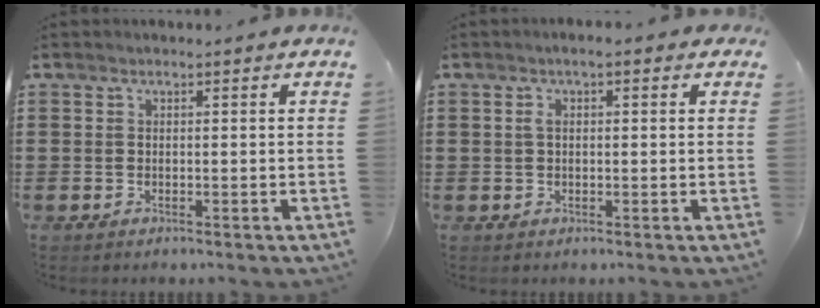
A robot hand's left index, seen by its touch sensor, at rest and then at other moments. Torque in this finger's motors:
{"motor_torque": [1.14, -0.99, 0.39, 0.06]}